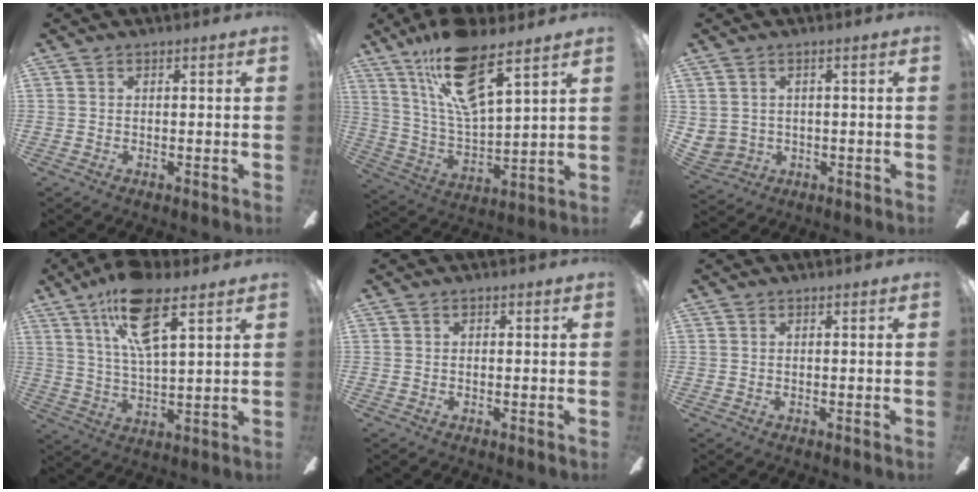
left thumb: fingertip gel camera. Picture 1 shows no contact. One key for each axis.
{"total": 18.4, "fx": 11.8, "fy": 6.1, "fz": 12.8, "tx": -0.243, "ty": -0.048, "tz": 0.200}
{"total": 3.0, "fx": 1.3, "fy": 2.7, "fz": -0.1, "tx": -0.010, "ty": -0.002, "tz": 0.025}
{"total": 14.4, "fx": 8.6, "fy": 4.8, "fz": 10.5, "tx": -0.185, "ty": -0.021, "tz": 0.146}
{"total": 0.6, "fx": 0.0, "fy": 0.5, "fz": 0.3, "tx": -0.006, "ty": 0.004, "tz": 0.000}
{"total": 0.0}